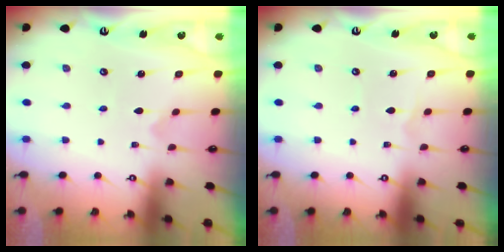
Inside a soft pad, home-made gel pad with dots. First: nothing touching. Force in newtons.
{"total": 1.1, "press": 1.1, "slide": 0.0}